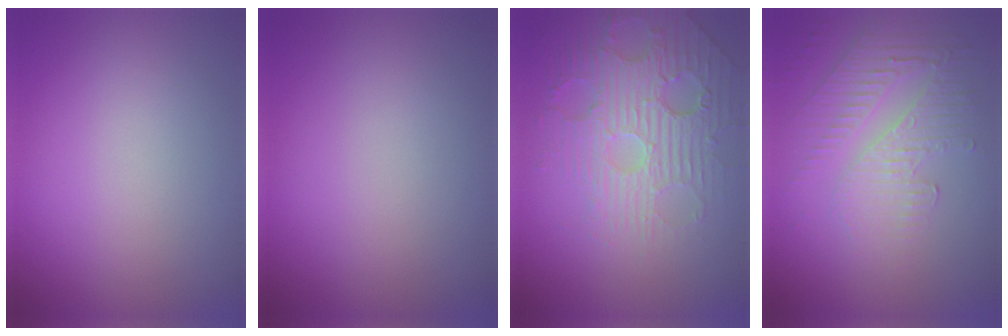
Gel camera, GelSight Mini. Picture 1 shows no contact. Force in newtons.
{"total": 0.0}
{"total": 4.8, "press": 4.3, "slide": 2.2}
{"total": 5.6, "press": 3.2, "slide": 4.5}